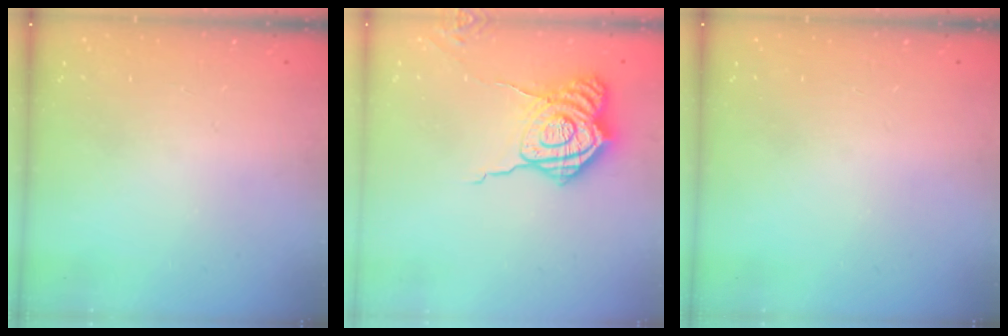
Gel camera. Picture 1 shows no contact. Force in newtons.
{"total": 14.3, "press": 14.3, "slide": 1.1}
{"total": 0.0}